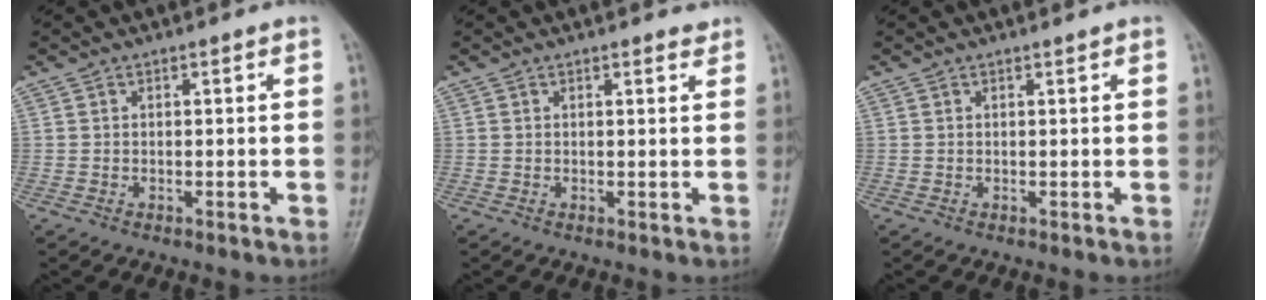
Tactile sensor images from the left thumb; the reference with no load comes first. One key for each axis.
{"total": 1.0, "fx": 0.9, "fy": 0.3, "fz": 0.3, "tx": 0.000, "ty": -0.006, "tz": 0.012}
{"total": 0.5, "fx": 0.4, "fy": 0.1, "fz": 0.4, "tx": -0.006, "ty": -0.001, "tz": 0.004}